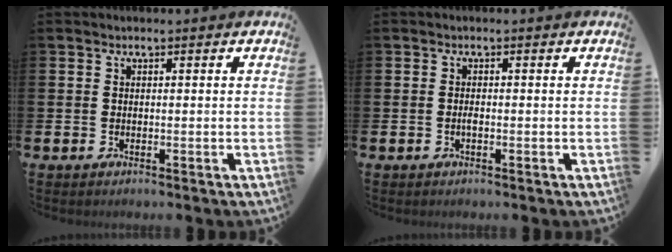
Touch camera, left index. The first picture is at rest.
{"total": 0.7, "force": [-0.3, 0.2, 0.7], "torque": [-0.010, -0.003, -0.004]}